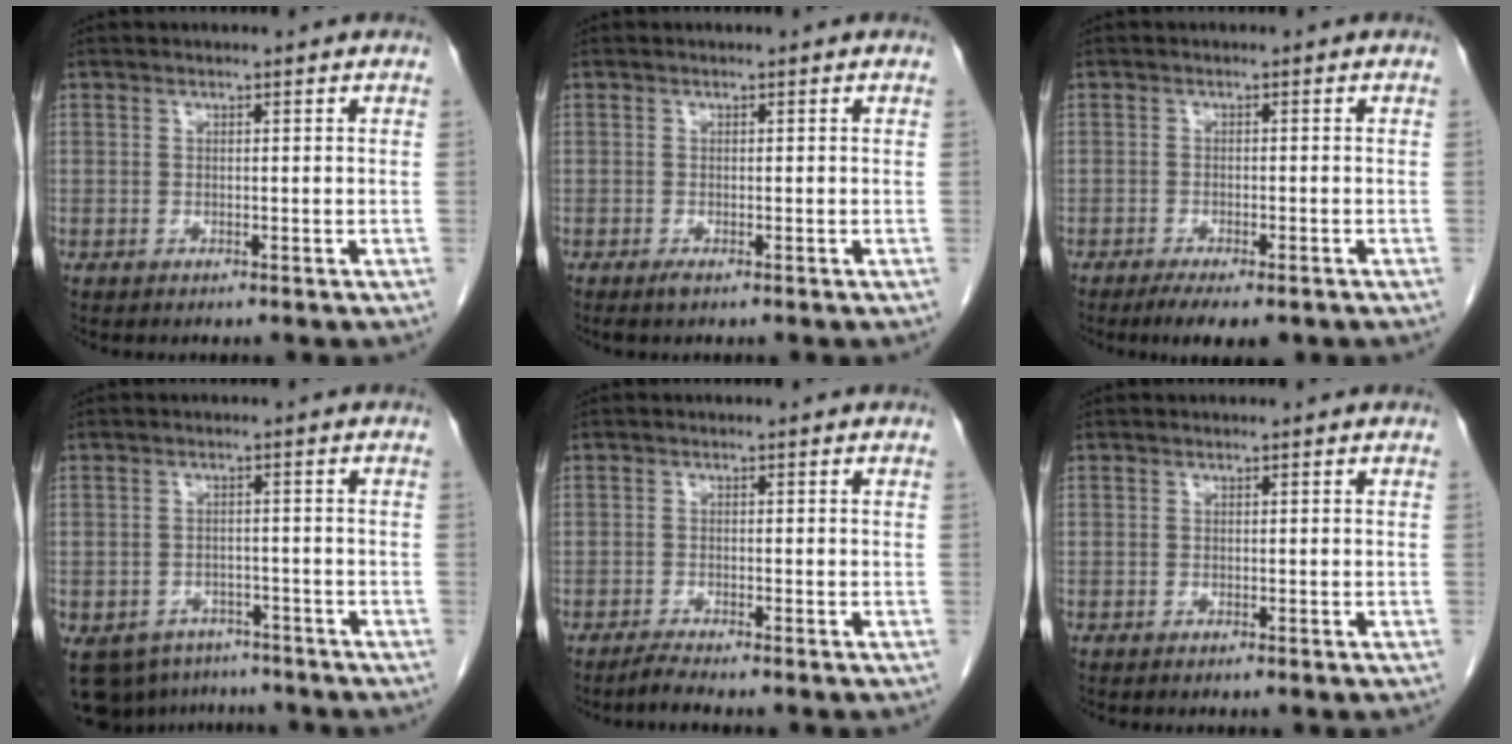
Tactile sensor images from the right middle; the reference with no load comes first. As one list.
[{"total": 0.8, "force": [-0.6, 0.1, 0.6], "torque": [-0.013, -0.003, -0.009]}, {"total": 6.1, "force": [-4.5, 1.5, 3.8], "torque": [-0.050, -0.010, -0.064]}, {"total": 10.2, "force": [-7.6, 6.3, 2.6], "torque": [-0.064, 0.000, -0.099]}, {"total": 2.0, "force": [-1.8, -0.5, 0.8], "torque": [-0.024, -0.006, -0.036]}, {"total": 0.6, "force": [-0.4, 0.1, 0.4], "torque": [-0.006, 0.000, -0.003]}]